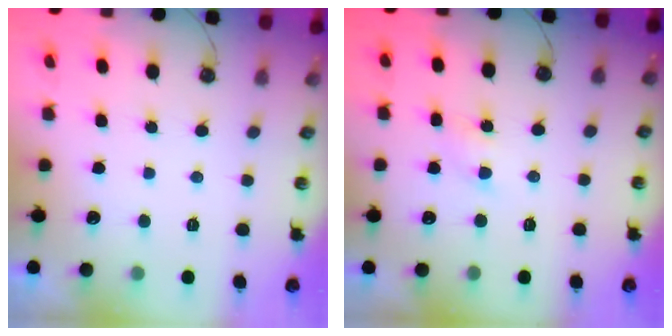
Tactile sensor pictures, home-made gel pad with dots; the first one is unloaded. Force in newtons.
{"total": 4.5, "press": 4.4, "slide": 0.7}